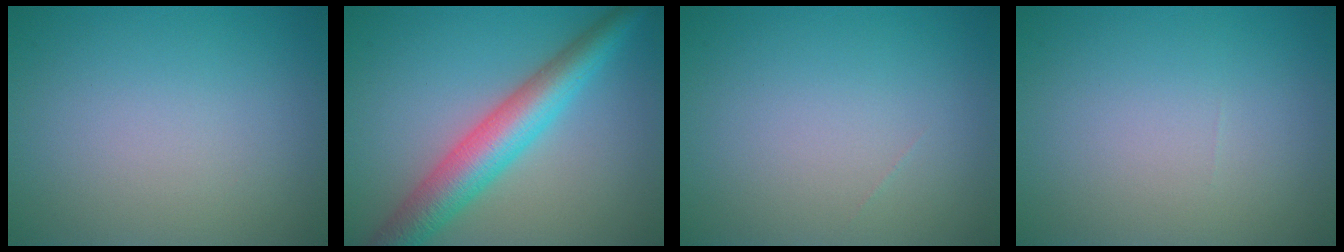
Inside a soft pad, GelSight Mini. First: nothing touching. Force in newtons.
{"total": 6.6, "press": 6.6, "slide": 0.1}
{"total": 0.0}
{"total": 0.0}